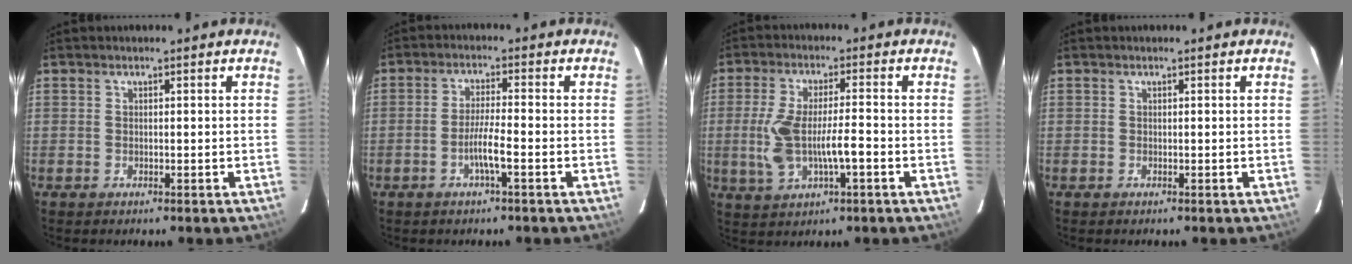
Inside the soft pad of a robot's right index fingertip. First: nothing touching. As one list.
[{"total": 4.3, "force": [-1.7, -0.2, 4.0], "torque": [-0.075, -0.002, -0.034]}, {"total": 8.8, "force": [-1.7, 2.2, 8.3], "torque": [-0.172, 0.007, -0.024]}, {"total": 0.0}]